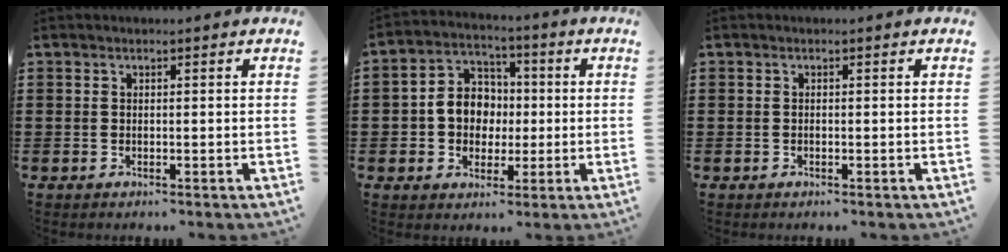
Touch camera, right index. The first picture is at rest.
{"total": 6.9, "force": [-0.4, 6.2, 3.0], "torque": [-0.067, 0.019, -0.008]}
{"total": 0.0}